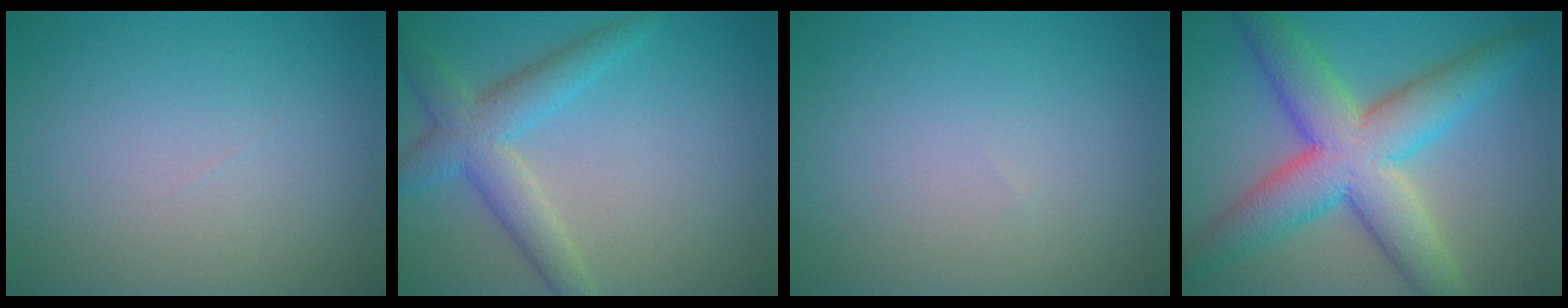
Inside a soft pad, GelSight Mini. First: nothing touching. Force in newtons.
{"total": 4.5, "press": 4.4, "slide": 0.4}
{"total": 0.0}
{"total": 9.5, "press": 9.4, "slide": 0.5}